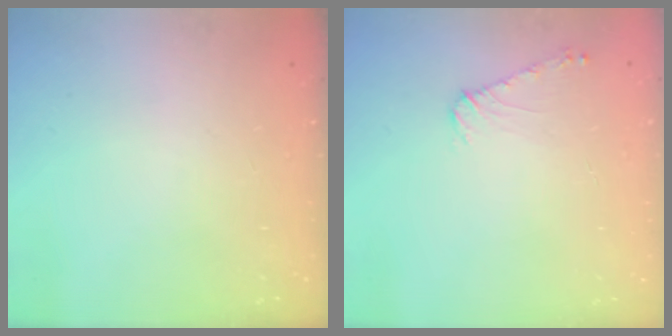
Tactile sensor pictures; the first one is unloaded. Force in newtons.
{"total": 5.8, "press": 5.8, "slide": 0.7}